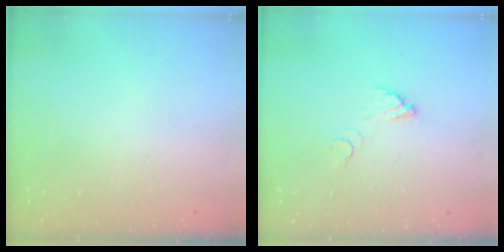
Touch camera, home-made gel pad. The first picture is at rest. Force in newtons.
{"total": 3.5, "press": 3.4, "slide": 0.2}